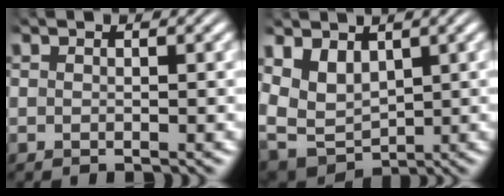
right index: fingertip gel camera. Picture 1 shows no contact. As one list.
[{"total": 7.5, "force": [1.1, 6.2, 4.1], "torque": [-0.100, -0.024, 0.024]}]